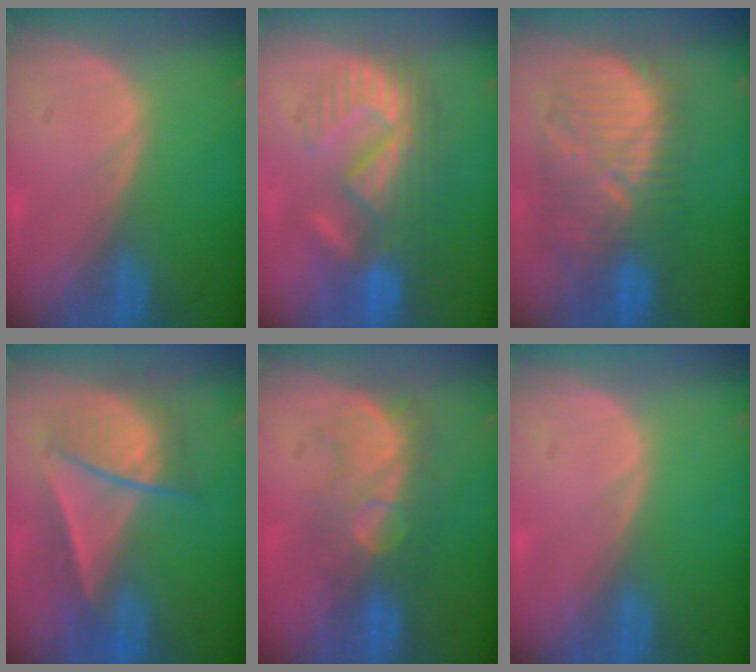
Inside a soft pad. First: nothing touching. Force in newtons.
{"total": 9.0, "press": 8.8, "slide": 1.9}
{"total": 11.4, "press": 11.0, "slide": 3.3}
{"total": 7.1, "press": 7.0, "slide": 0.9}
{"total": 7.9, "press": 7.7, "slide": 1.5}
{"total": 0.0}